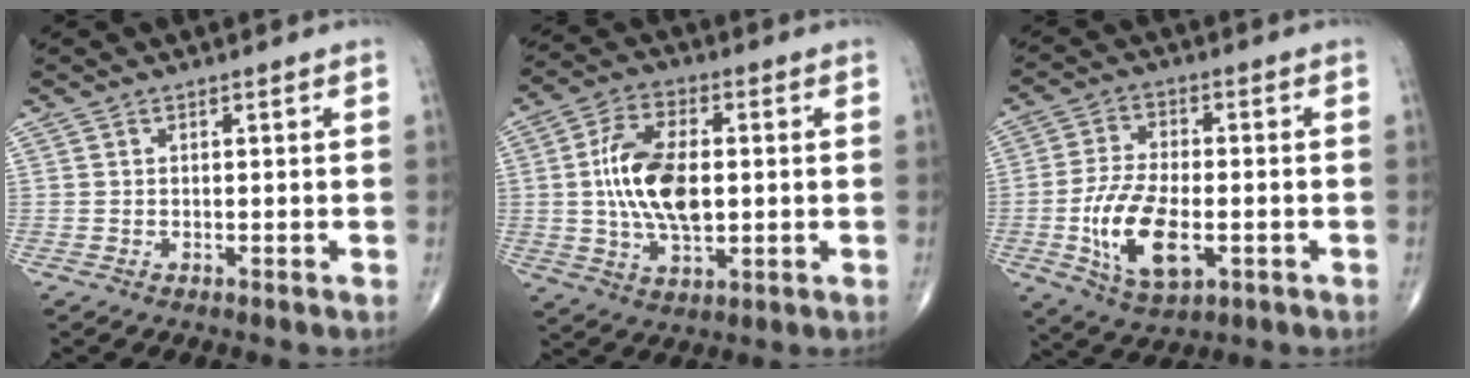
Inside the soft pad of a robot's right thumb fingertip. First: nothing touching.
{"total": 13.9, "force": [0.5, 7.3, 11.8], "torque": [-0.218, 0.006, 0.008]}
{"total": 13.1, "force": [-3.2, 6.5, 10.9], "torque": [-0.205, 0.004, -0.051]}